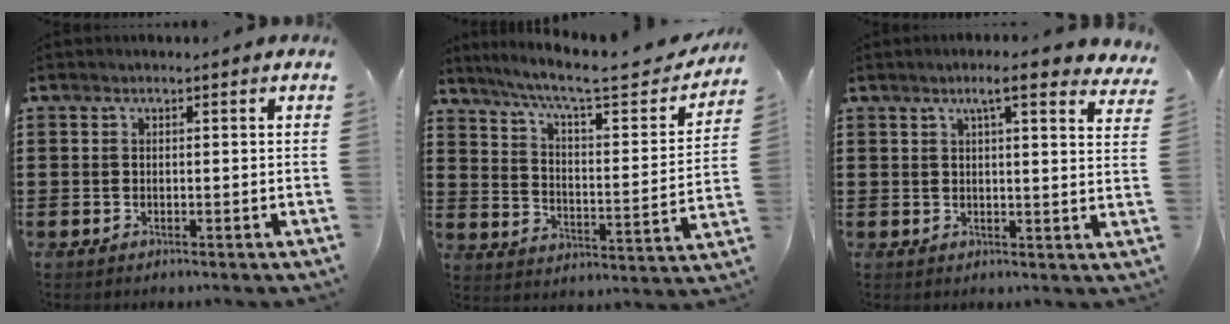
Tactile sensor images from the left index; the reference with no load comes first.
{"total": 7.8, "force": [6.3, 0.6, 4.5], "torque": [-0.105, -0.041, 0.099]}
{"total": 5.6, "force": [4.1, 0.2, 3.8], "torque": [-0.069, -0.014, 0.066]}